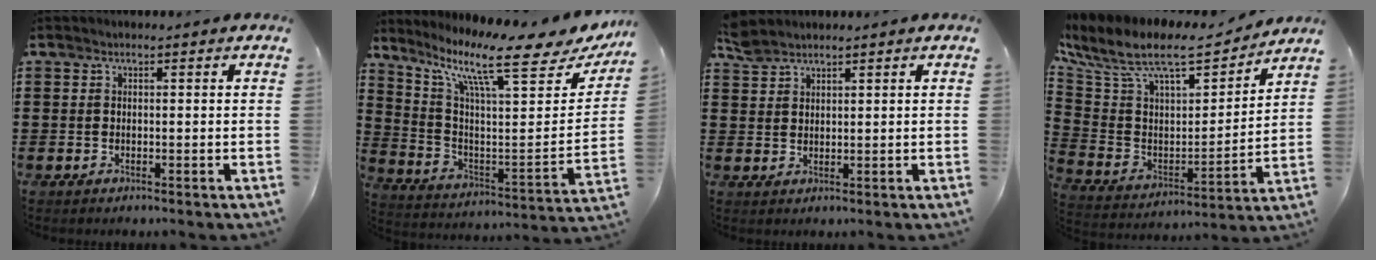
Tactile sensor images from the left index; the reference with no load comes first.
{"total": 12.3, "force": [8.7, 1.8, 8.6], "torque": [-0.177, -0.062, 0.131]}
{"total": 2.4, "force": [2.2, 0.8, 0.5], "torque": [-0.016, 0.002, 0.045]}
{"total": 10.6, "force": [8.1, 3.5, 5.9], "torque": [-0.146, -0.043, 0.137]}